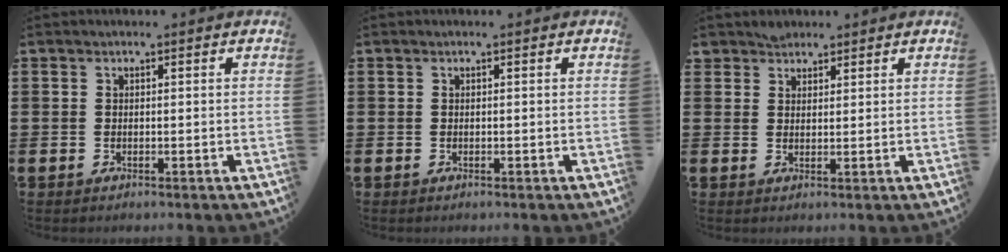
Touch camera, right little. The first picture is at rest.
{"total": 0.0}
{"total": 2.0, "force": [1.9, 0.7, -0.2], "torque": [0.016, -0.003, 0.034]}